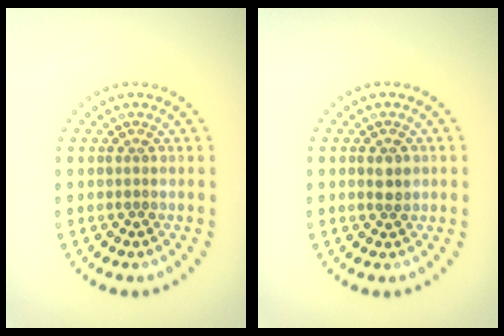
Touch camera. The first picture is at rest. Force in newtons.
{"total": 1.4, "press": 1.4, "slide": 0.2}